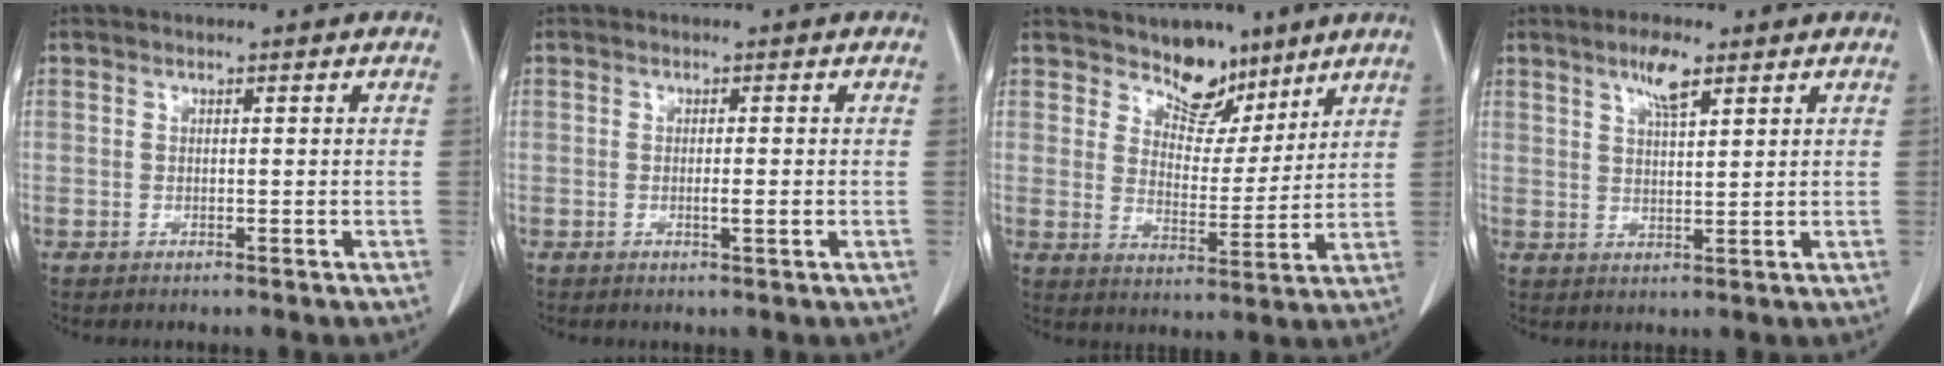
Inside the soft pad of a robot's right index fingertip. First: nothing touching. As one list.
[{"total": 1.6, "force": [-0.3, 0.1, 1.6], "torque": [-0.028, -0.001, -0.003]}, {"total": 7.4, "force": [5.8, 3.9, 2.4], "torque": [-0.023, -0.008, 0.099]}, {"total": 4.6, "force": [3.0, 0.9, 3.4], "torque": [-0.064, 0.003, 0.052]}]